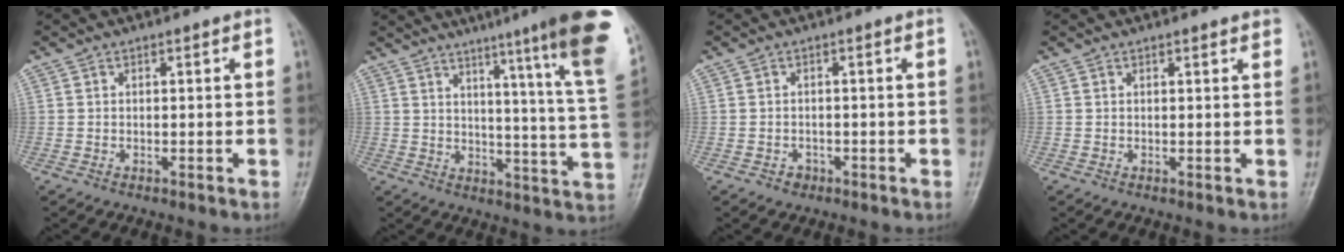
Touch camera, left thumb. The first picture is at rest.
{"total": 21.4, "force": [14.3, 0.5, 15.9], "torque": [-0.190, -0.087, 0.172]}
{"total": 1.5, "force": [-0.8, 1.2, 0.3], "torque": [-0.001, 0.010, -0.011]}
{"total": 1.2, "force": [0.9, 0.2, 0.7], "torque": [-0.006, -0.001, 0.009]}